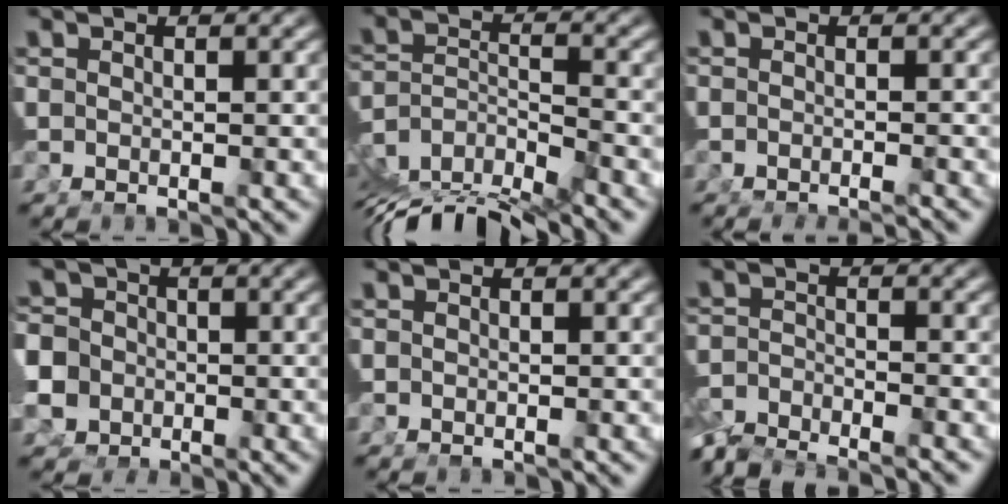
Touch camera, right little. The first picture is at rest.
{"total": 9.7, "force": [-6.2, 6.0, 4.6], "torque": [-0.100, -0.046, -0.090]}
{"total": 2.7, "force": [-2.6, 0.2, 0.6], "torque": [-0.002, -0.004, -0.040]}
{"total": 5.6, "force": [-1.1, 5.1, 2.2], "torque": [-0.051, -0.028, -0.012]}
{"total": 0.0}
{"total": 6.1, "force": [-5.4, 2.1, 1.8], "torque": [-0.030, -0.028, -0.077]}